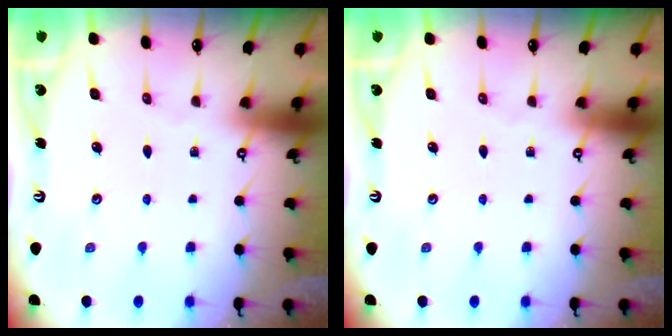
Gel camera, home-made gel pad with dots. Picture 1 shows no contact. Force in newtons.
{"total": 0.0}